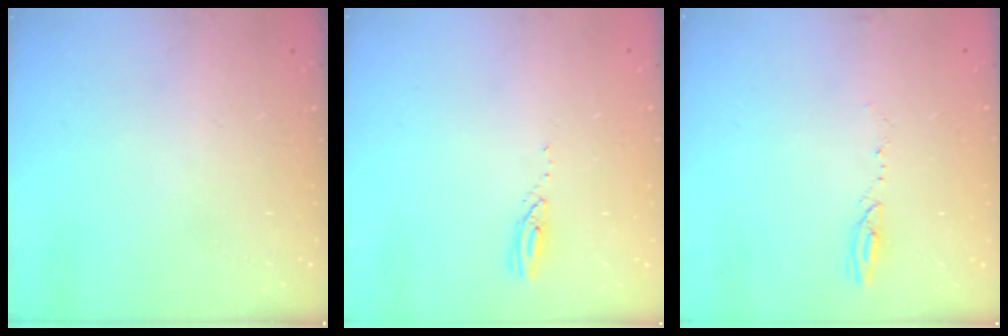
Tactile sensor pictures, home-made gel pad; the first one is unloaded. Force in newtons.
{"total": 3.0, "press": 3.0, "slide": 0.1}
{"total": 4.7, "press": 4.7, "slide": 0.5}